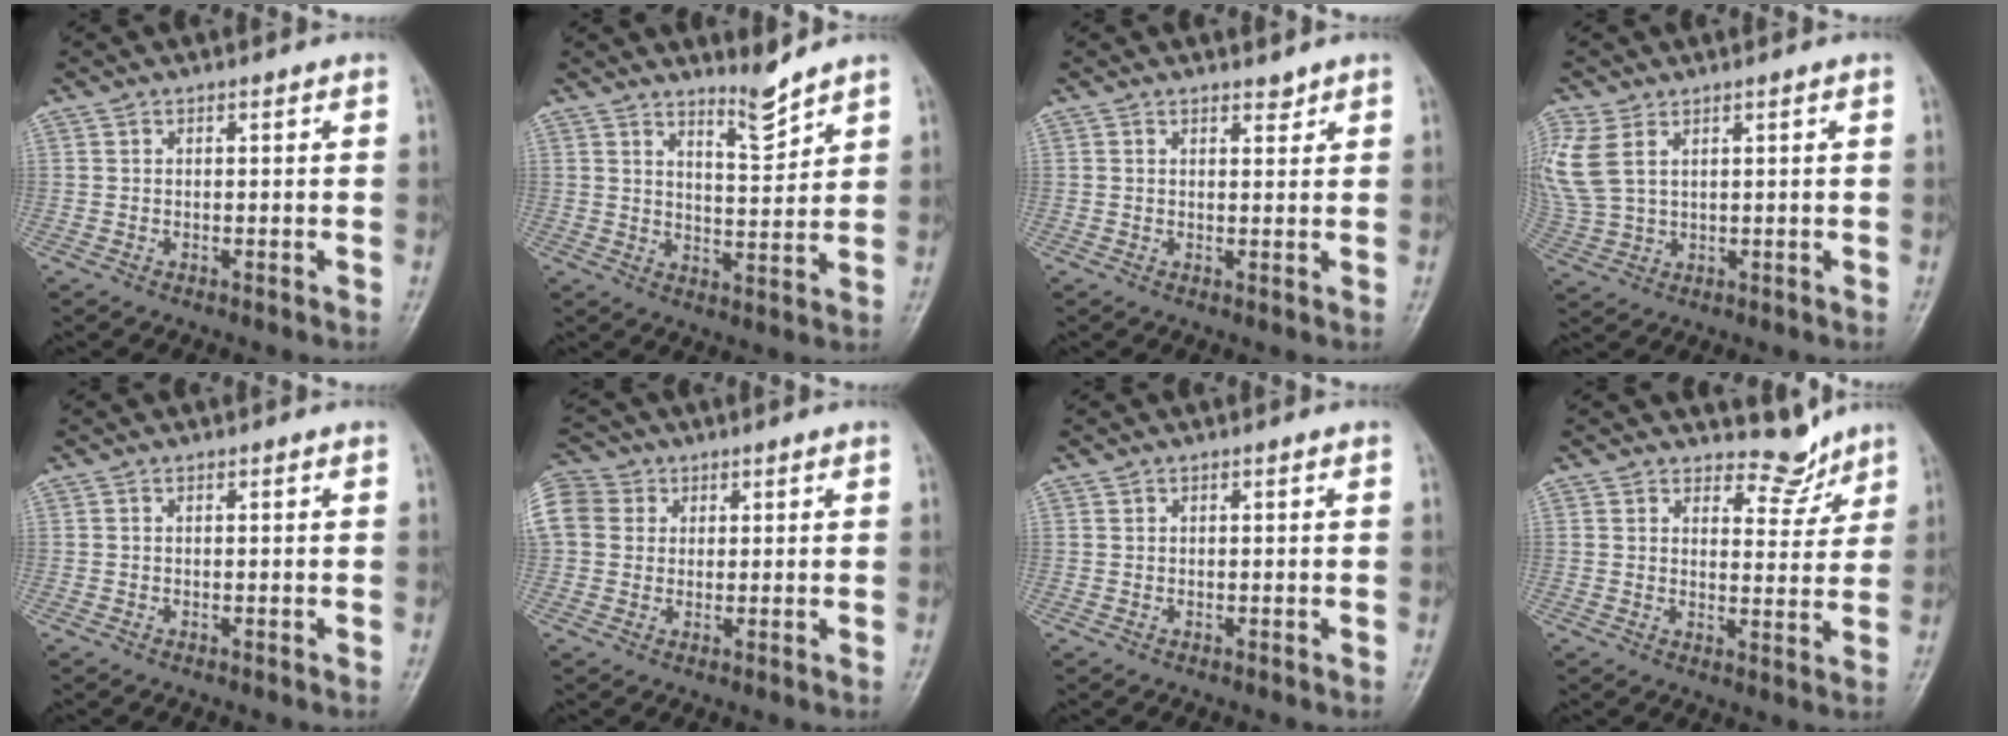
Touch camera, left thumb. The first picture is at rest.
{"total": 4.8, "force": [4.4, 0.3, 2.0], "torque": [-0.027, -0.052, 0.081]}
{"total": 1.5, "force": [1.3, 0.5, 0.4], "torque": [0.004, -0.011, 0.019]}
{"total": 8.3, "force": [3.4, 4.9, 5.8], "torque": [-0.150, 0.003, 0.081]}
{"total": 0.0}
{"total": 15.3, "force": [4.6, 12.8, 7.1], "torque": [-0.201, 0.051, 0.091]}
{"total": 0.0}
{"total": 5.4, "force": [4.8, 2.4, 0.4], "torque": [0.021, -0.044, 0.071]}